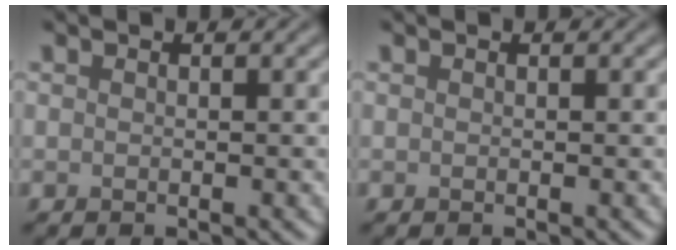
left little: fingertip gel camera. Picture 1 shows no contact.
{"total": 0.0}